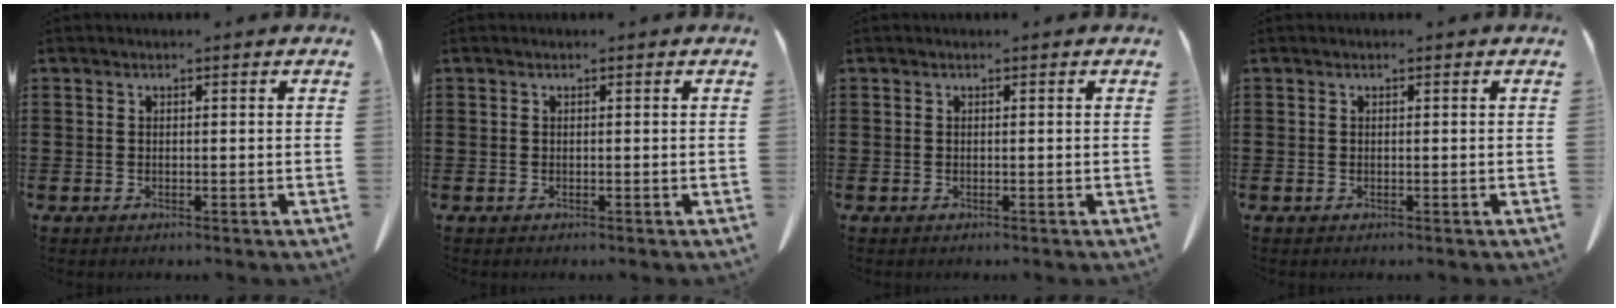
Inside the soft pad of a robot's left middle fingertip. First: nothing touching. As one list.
[{"total": 0.0}, {"total": 0.0}, {"total": 0.0}]